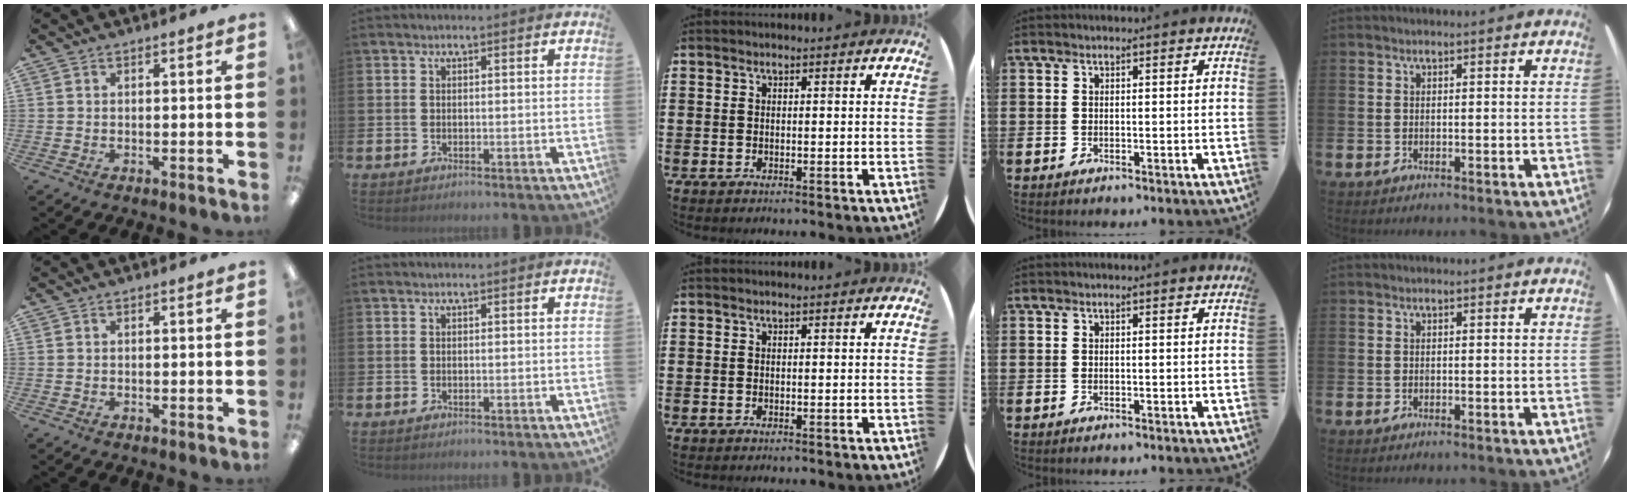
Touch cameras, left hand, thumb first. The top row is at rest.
{}